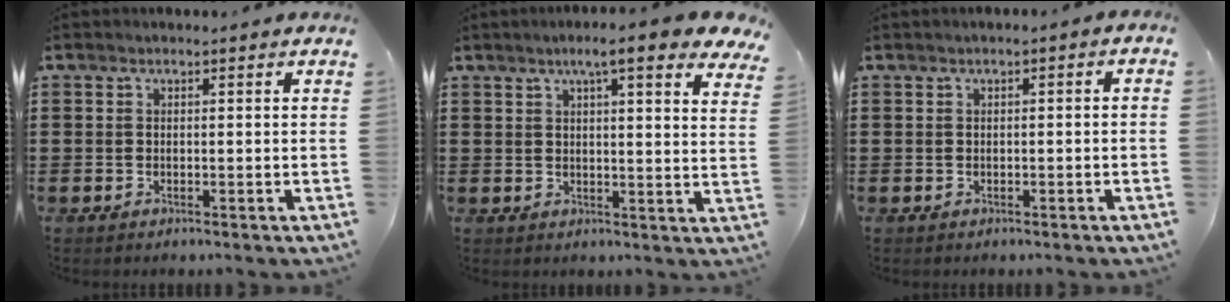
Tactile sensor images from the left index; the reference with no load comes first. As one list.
[{"total": 6.7, "force": [4.9, 0.3, 4.5], "torque": [-0.085, -0.009, 0.080]}, {"total": 0.8, "force": [-0.6, 0.3, 0.4], "torque": [-0.011, 0.001, -0.013]}]